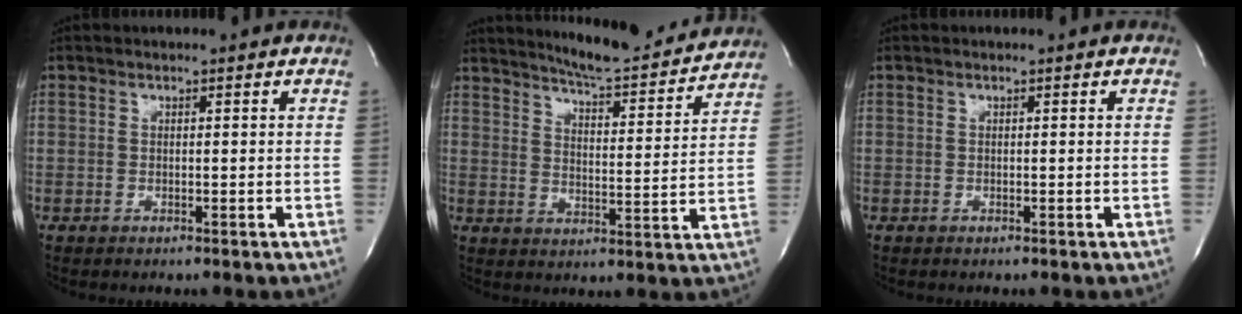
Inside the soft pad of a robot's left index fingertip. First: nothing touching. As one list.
[{"total": 14.7, "force": [13.9, 1.3, 4.6], "torque": [-0.071, -0.022, 0.187]}, {"total": 0.0}]